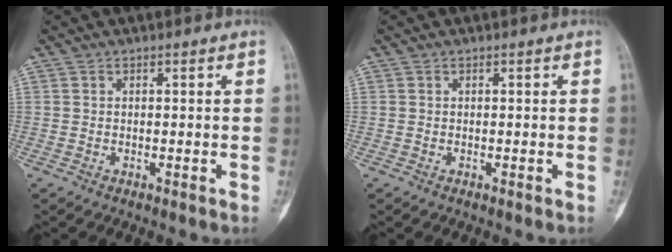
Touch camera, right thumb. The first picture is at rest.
{"total": 0.0}